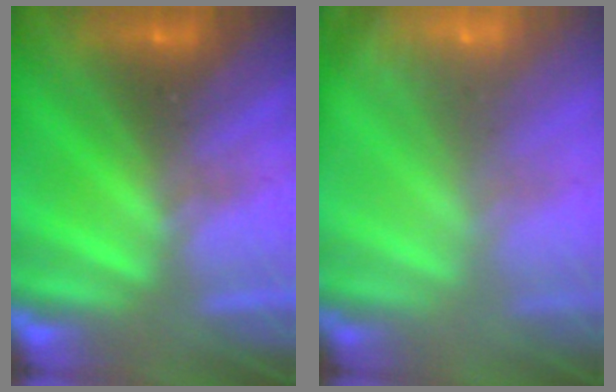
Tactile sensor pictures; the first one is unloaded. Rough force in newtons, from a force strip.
{"total": 6.0}